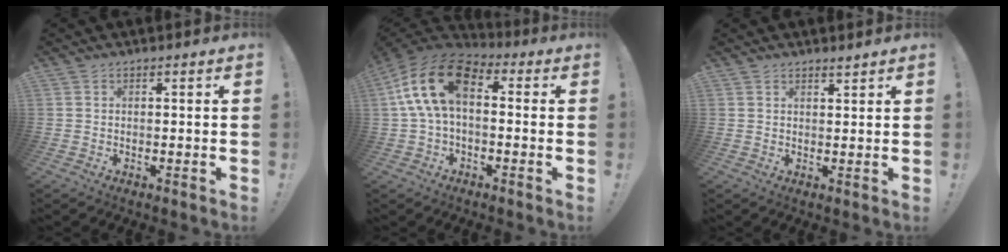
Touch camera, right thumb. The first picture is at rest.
{"total": 15.2, "force": [3.4, 8.5, 12.1], "torque": [-0.226, 0.003, 0.066]}
{"total": 1.5, "force": [1.4, 0.3, 0.5], "torque": [-0.002, -0.009, 0.025]}